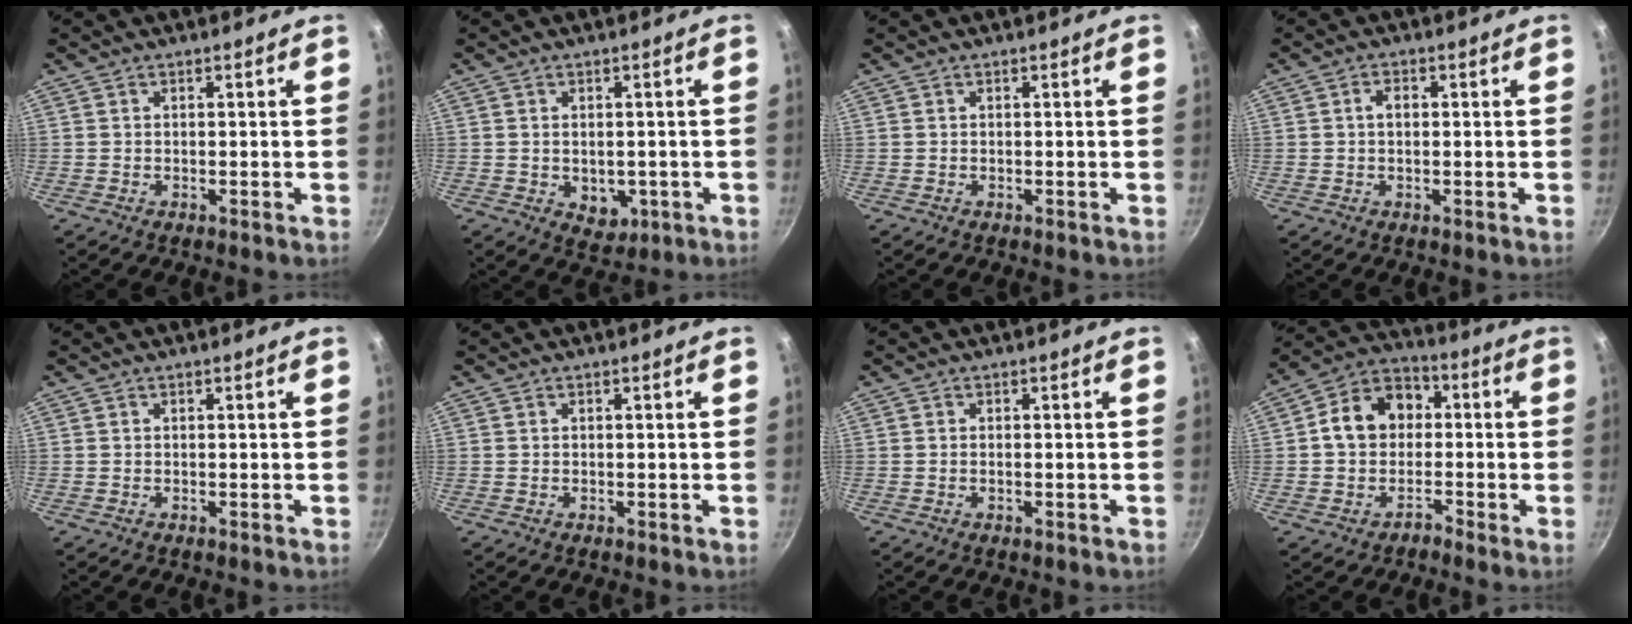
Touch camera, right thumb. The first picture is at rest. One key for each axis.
{"total": 4.8, "fx": -0.9, "fy": 3.5, "fz": 3.1, "tx": -0.031, "ty": -0.002, "tz": -0.002}
{"total": 0.0}
{"total": 3.4, "fx": 0.3, "fy": 2.3, "fz": 2.5, "tx": -0.034, "ty": 0.011, "tz": 0.002}
{"total": 0.0}
{"total": 0.0}
{"total": 0.6, "fx": -0.2, "fy": 0.1, "fz": 0.5, "tx": -0.010, "ty": 0.002, "tz": -0.005}
{"total": 10.7, "fx": -1.2, "fy": 9.0, "fz": 5.7, "tx": -0.054, "ty": 0.049, "tz": -0.035}